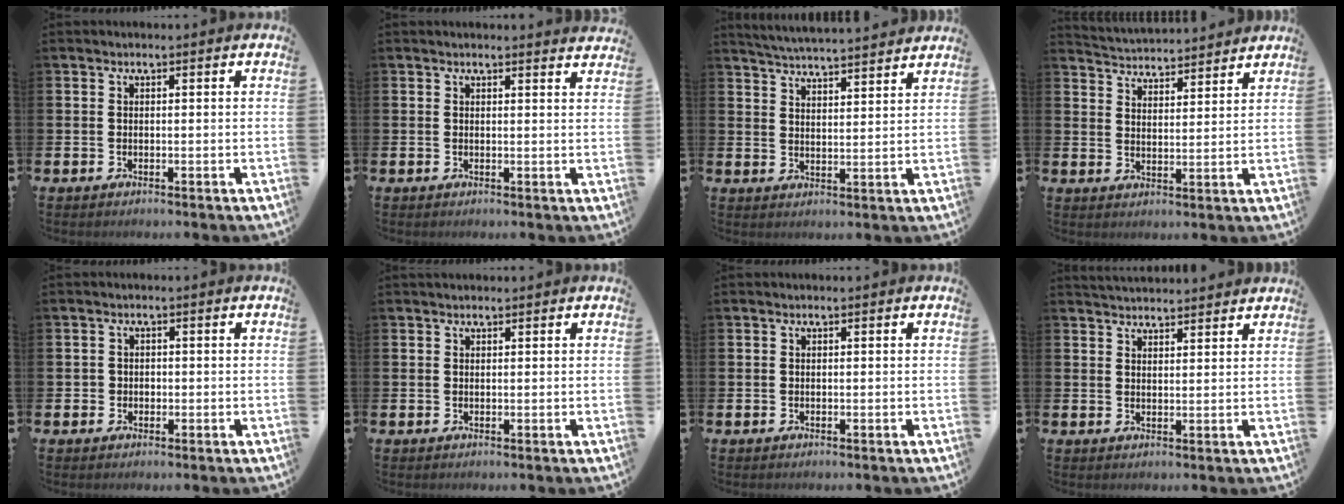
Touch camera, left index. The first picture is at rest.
{"total": 1.5, "force": [1.5, -0.1, 0.0], "torque": [0.015, -0.015, 0.024]}
{"total": 5.1, "force": [5.1, -0.2, 0.4], "torque": [-0.015, -0.041, 0.087]}
{"total": 4.5, "force": [4.4, 0.4, -0.4], "torque": [-0.001, -0.037, 0.076]}
{"total": 1.2, "force": [-0.2, 1.1, 0.2], "torque": [0.010, 0.001, -0.010]}
{"total": 0.7, "force": [0.7, 0.2, 0.1], "torque": [0.014, -0.004, 0.008]}
{"total": 0.0}
{"total": 3.3, "force": [3.2, 0.3, 0.1], "torque": [-0.002, -0.017, 0.059]}